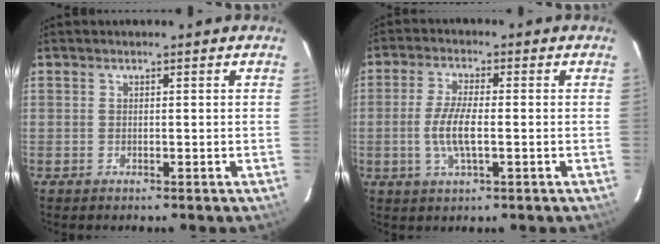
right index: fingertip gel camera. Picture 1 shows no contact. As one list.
[{"total": 6.9, "force": [-1.1, 1.9, 6.5], "torque": [-0.134, -0.002, -0.022]}]